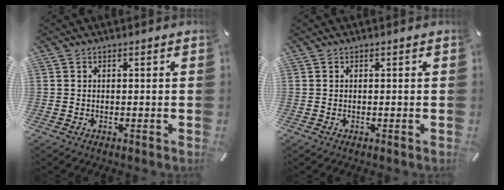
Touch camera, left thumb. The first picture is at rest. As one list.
[{"total": 0.0}]